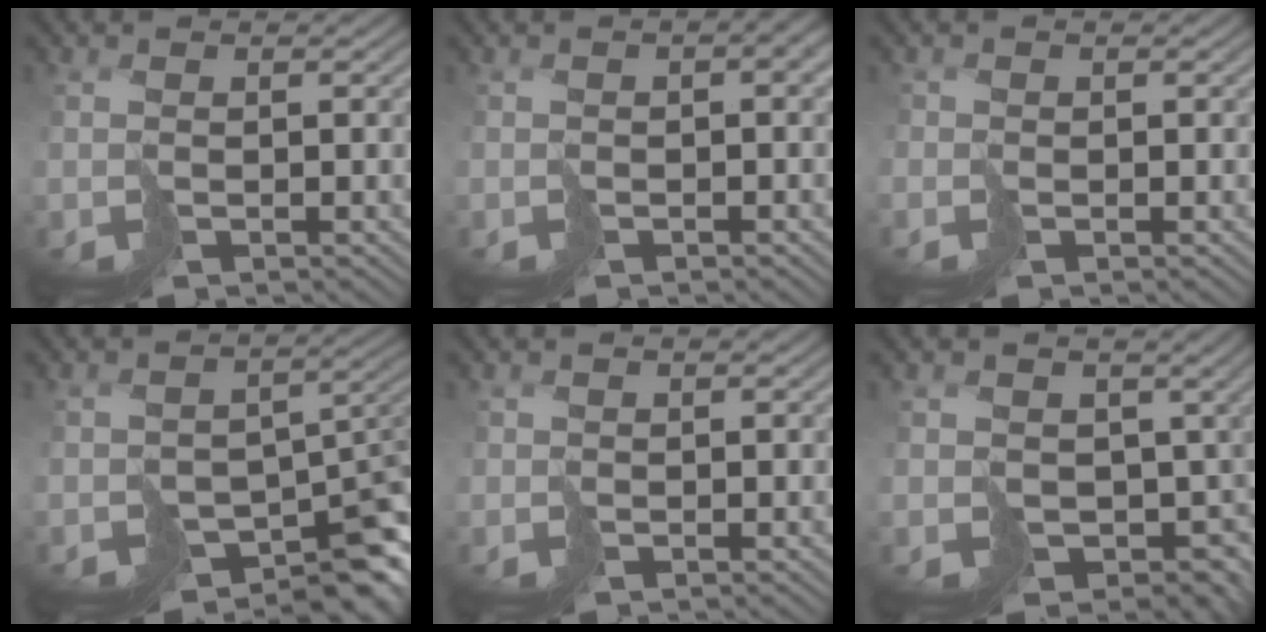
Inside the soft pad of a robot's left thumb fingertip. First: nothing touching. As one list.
[{"total": 2.8, "force": [-0.3, 1.2, 2.5], "torque": [-0.035, -0.001, 0.003]}, {"total": 1.1, "force": [-0.6, 0.9, 0.1], "torque": [-0.005, -0.004, -0.015]}, {"total": 10.2, "force": [-6.7, 5.0, 5.9], "torque": [-0.076, -0.026, -0.086]}, {"total": 0.7, "force": [-0.1, 0.7, -0.2], "torque": [0.005, -0.003, -0.002]}, {"total": 8.4, "force": [-0.4, 7.0, 4.7], "torque": [-0.085, -0.040, -0.002]}]